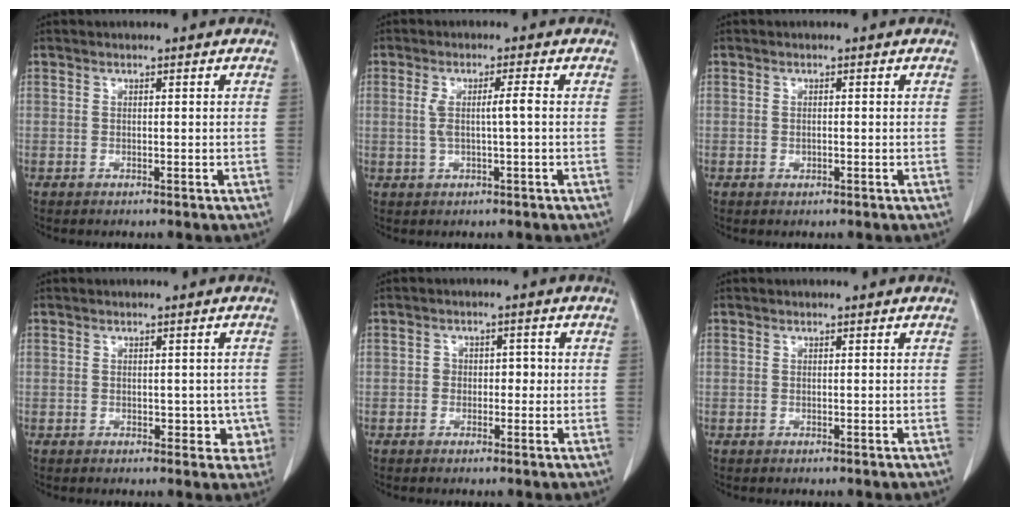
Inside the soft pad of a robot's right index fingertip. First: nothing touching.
{"total": 3.8, "force": [0.1, 0.0, 3.8], "torque": [-0.074, 0.007, 0.006]}
{"total": 0.7, "force": [-0.2, 0.4, 0.5], "torque": [-0.010, -0.001, -0.001]}
{"total": 3.8, "force": [-0.6, 2.6, 2.6], "torque": [-0.009, 0.011, 0.000]}
{"total": 2.6, "force": [-0.3, 2.0, 1.7], "torque": [-0.016, 0.013, -0.005]}
{"total": 0.0}